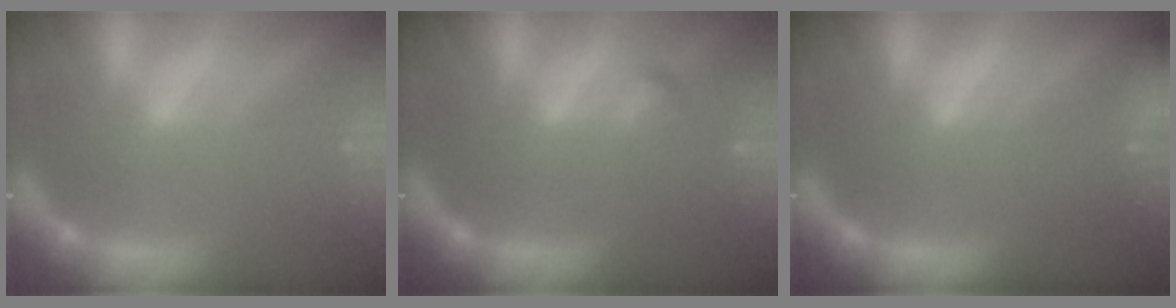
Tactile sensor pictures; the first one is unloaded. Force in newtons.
{"total": 0.9}
{"total": 5.5}